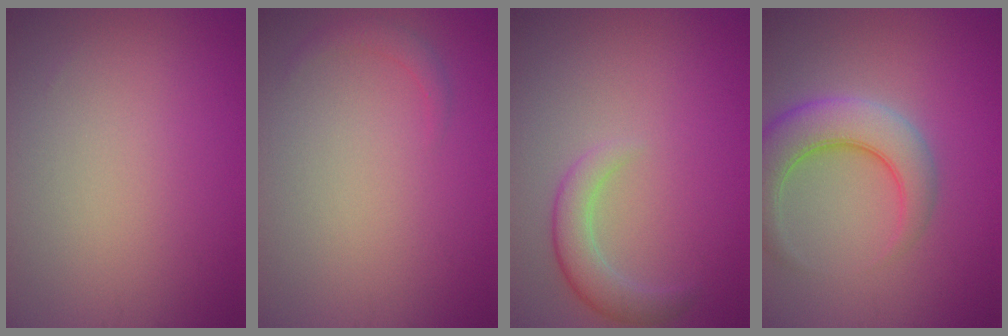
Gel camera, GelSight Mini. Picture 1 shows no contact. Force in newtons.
{"total": 1.1, "press": 1.1, "slide": 0.1}
{"total": 3.0, "press": 3.0, "slide": 0.4}
{"total": 6.1, "press": 6.1, "slide": 0.5}